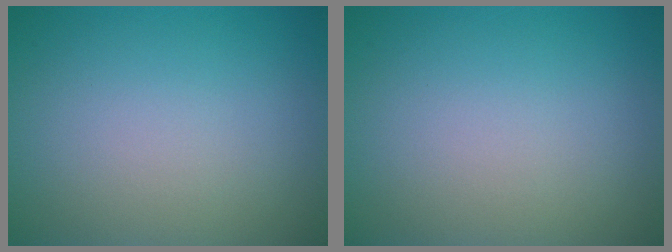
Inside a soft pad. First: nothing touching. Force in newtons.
{"total": 0.0}